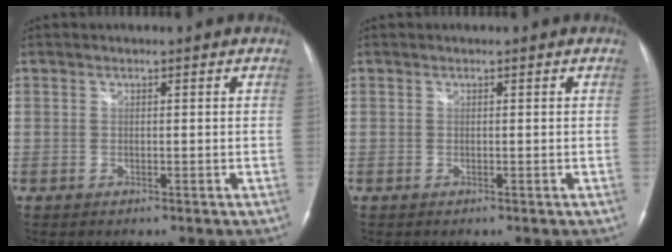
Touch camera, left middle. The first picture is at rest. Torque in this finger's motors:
{"motor_torque": [0.00, 0.00, -0.04, 0.00]}